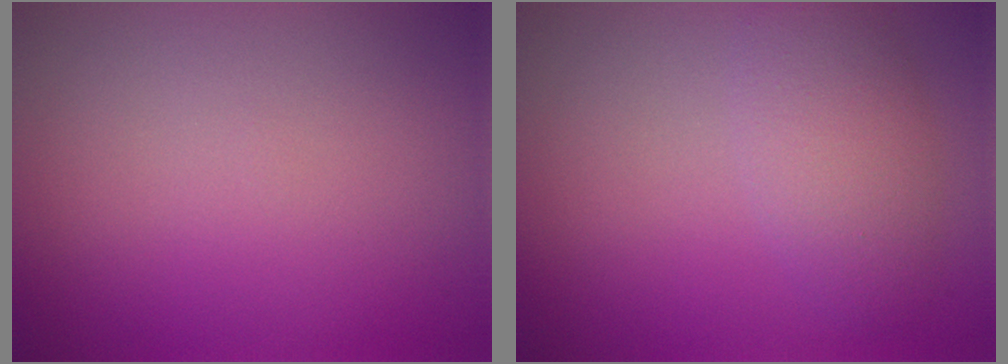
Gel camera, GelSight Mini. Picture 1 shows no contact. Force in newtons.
{"total": 3.7, "press": 3.7, "slide": 0.1}